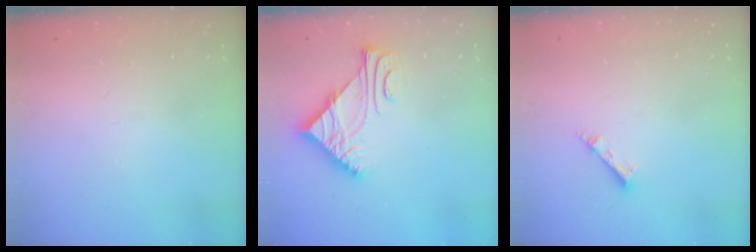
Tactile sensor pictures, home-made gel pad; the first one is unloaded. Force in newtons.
{"total": 6.2, "press": 6.2, "slide": 0.4}
{"total": 2.3, "press": 2.3, "slide": 0.1}